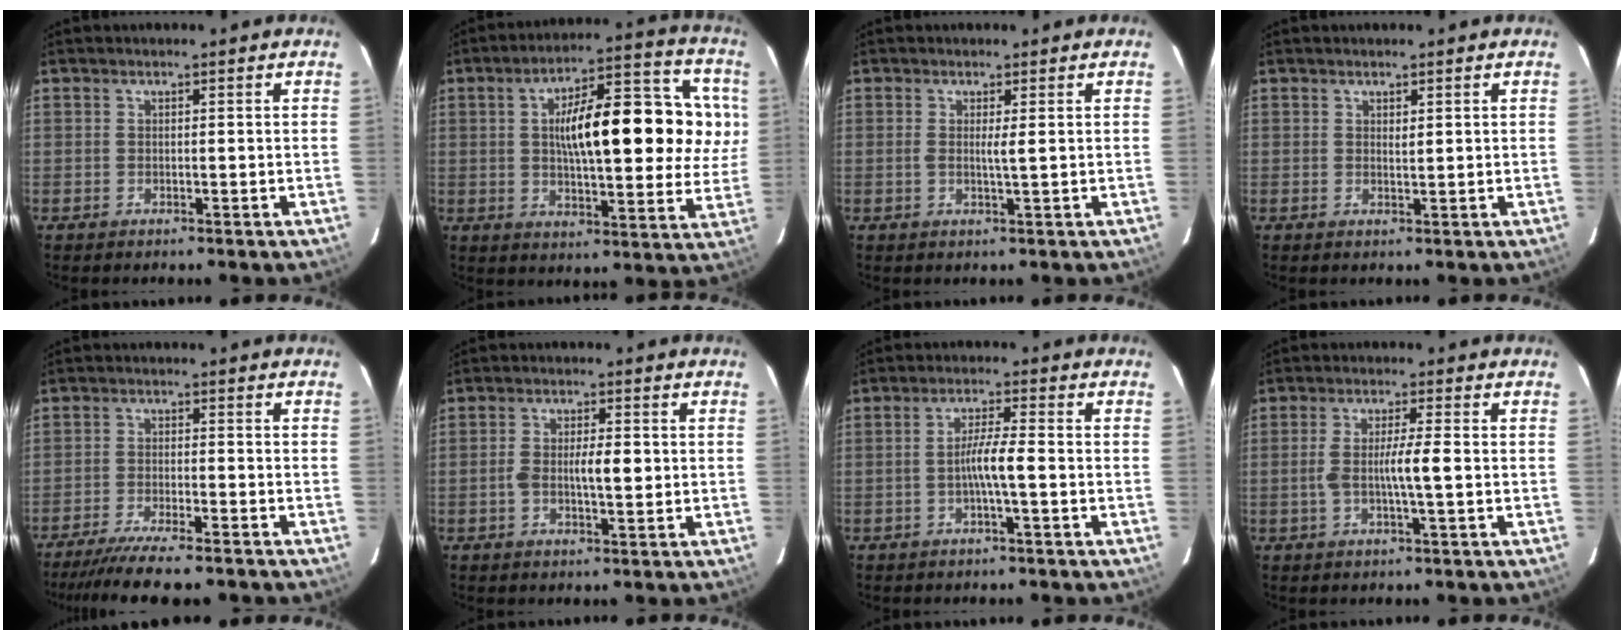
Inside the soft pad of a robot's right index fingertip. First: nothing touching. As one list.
[{"total": 19.6, "force": [3.2, 6.0, 18.4], "torque": [-0.257, 0.042, 0.048]}, {"total": 1.5, "force": [0.3, -0.2, 1.5], "torque": [-0.029, -0.001, 0.003]}, {"total": 0.7, "force": [0.4, 0.2, 0.5], "torque": [-0.010, -0.004, 0.007]}, {"total": 11.9, "force": [-10.1, 0.8, 6.2], "torque": [-0.089, -0.025, -0.157]}, {"total": 5.0, "force": [-0.3, 1.5, 4.7], "torque": [-0.086, 0.010, -0.003]}, {"total": 4.4, "force": [-1.0, -0.2, 4.3], "torque": [-0.080, 0.005, -0.020]}, {"total": 5.1, "force": [-0.5, 0.1, 5.1], "torque": [-0.096, 0.001, -0.009]}]